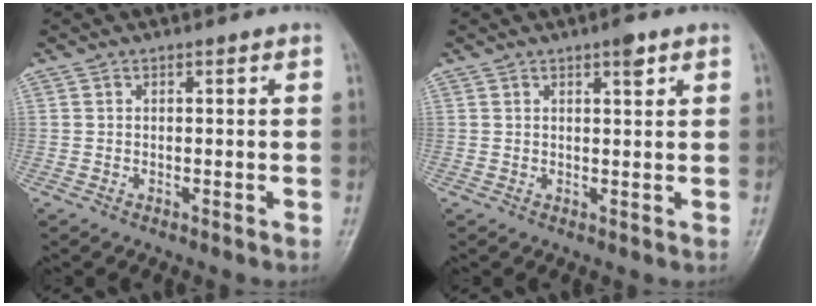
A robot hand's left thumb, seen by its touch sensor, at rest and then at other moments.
{"total": 2.5, "force": [1.5, 0.7, 1.8], "torque": [-0.022, -0.007, 0.020]}